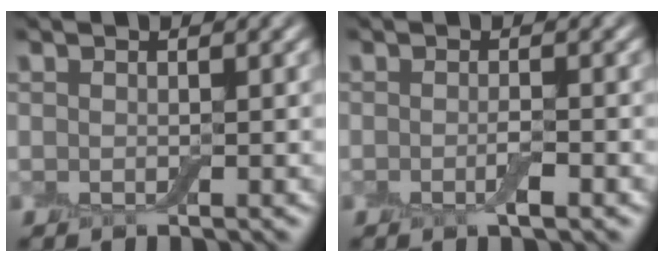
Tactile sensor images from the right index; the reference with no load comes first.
{"total": 1.1, "force": [-0.6, 0.2, 0.9], "torque": [-0.014, -0.005, -0.010]}